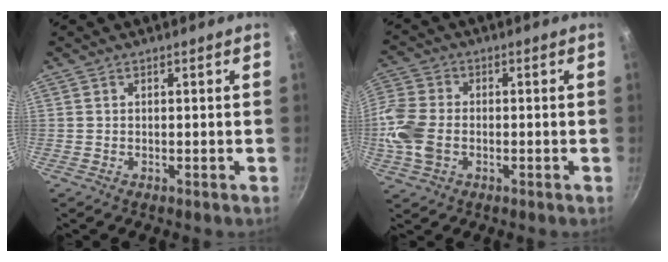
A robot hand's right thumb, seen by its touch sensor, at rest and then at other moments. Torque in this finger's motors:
{"motor_torque": [1.08, 2.35, 1.14, -0.18, 0.15]}